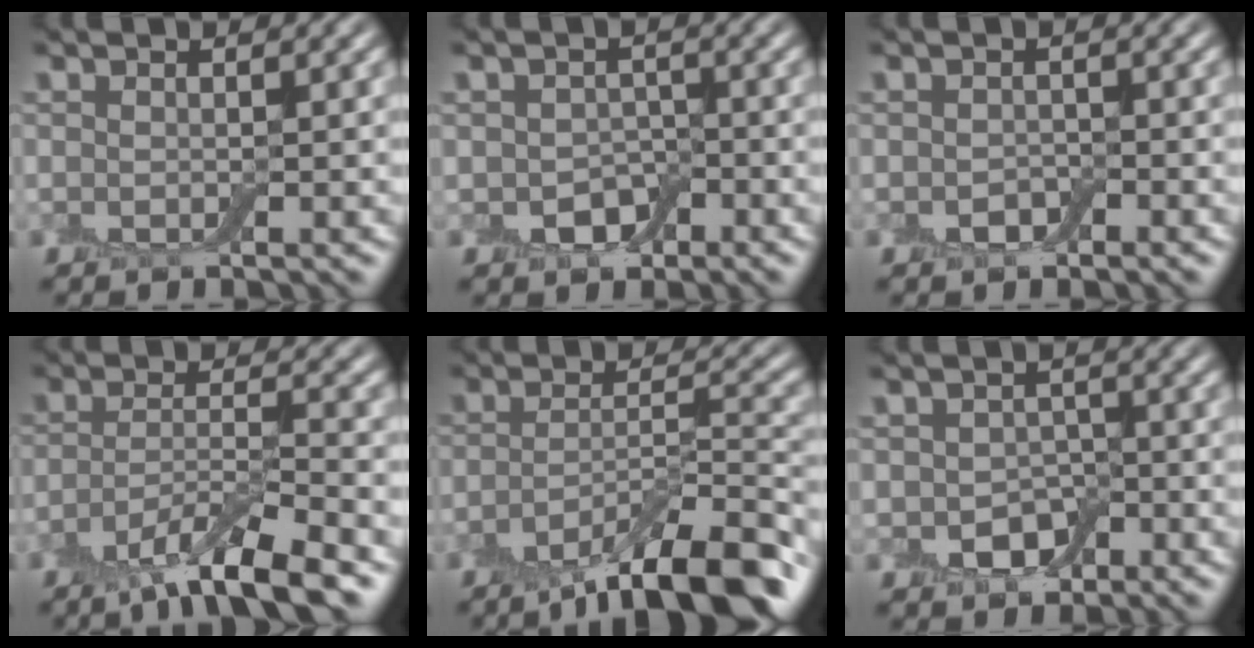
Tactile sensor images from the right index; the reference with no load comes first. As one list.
[{"total": 2.8, "force": [-1.0, 2.1, 1.5], "torque": [-0.024, -0.004, -0.019]}, {"total": 1.2, "force": [-0.5, 0.9, 0.6], "torque": [-0.012, -0.002, -0.011]}, {"total": 7.0, "force": [-4.5, 1.6, 5.1], "torque": [-0.082, -0.002, -0.085]}, {"total": 9.6, "force": [-6.2, 2.4, 6.8], "torque": [-0.097, 0.000, -0.107]}, {"total": 3.1, "force": [-1.0, 2.4, 1.7], "torque": [-0.026, -0.005, -0.019]}]